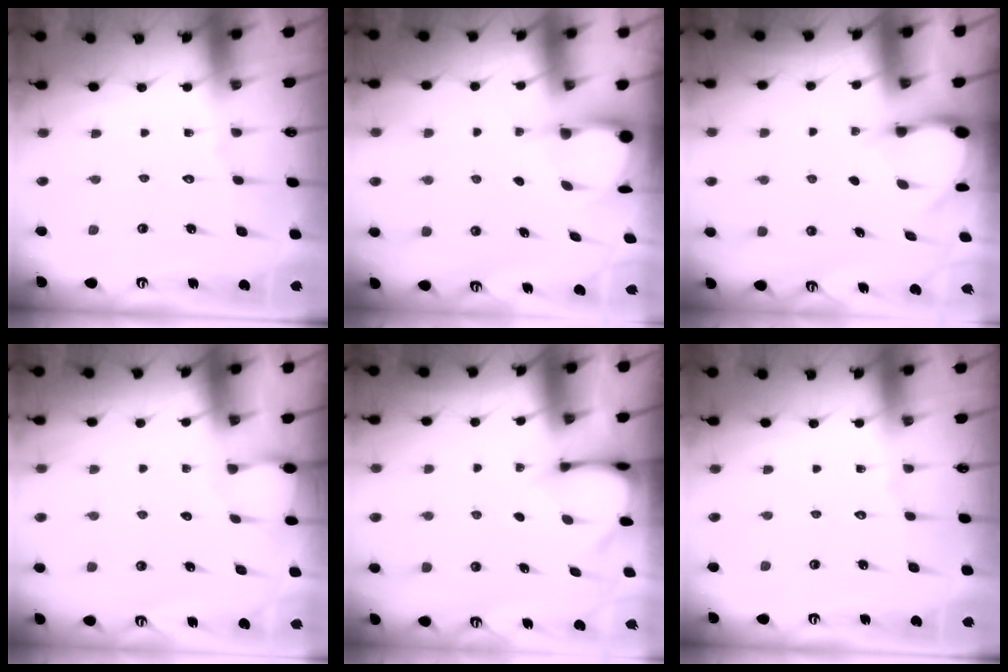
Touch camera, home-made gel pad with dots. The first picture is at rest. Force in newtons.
{"total": 3.9, "press": 3.9, "slide": 0.3}
{"total": 3.3, "press": 3.3, "slide": 0.2}
{"total": 2.0, "press": 2.0, "slide": 0.2}
{"total": 3.4, "press": 3.4, "slide": 0.3}
{"total": 0.0}